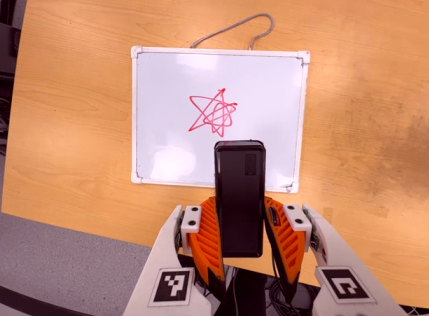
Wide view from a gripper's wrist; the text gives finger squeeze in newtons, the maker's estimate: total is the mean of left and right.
{"total": 4.4, "left": 3.1, "right": 5.7}